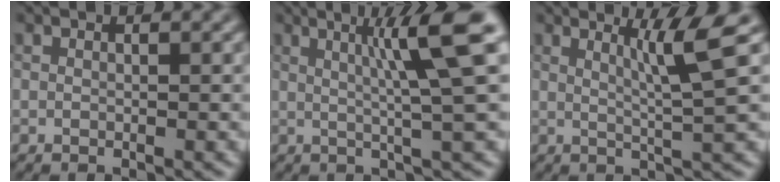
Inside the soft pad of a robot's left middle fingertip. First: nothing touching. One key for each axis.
{"total": 7.3, "fx": 2.1, "fy": 0.8, "fz": 6.9, "tx": -0.098, "ty": 0.017, "tz": 0.033}
{"total": 4.4, "fx": 1.9, "fy": 0.1, "fz": 3.9, "tx": -0.066, "ty": 0.001, "tz": 0.033}